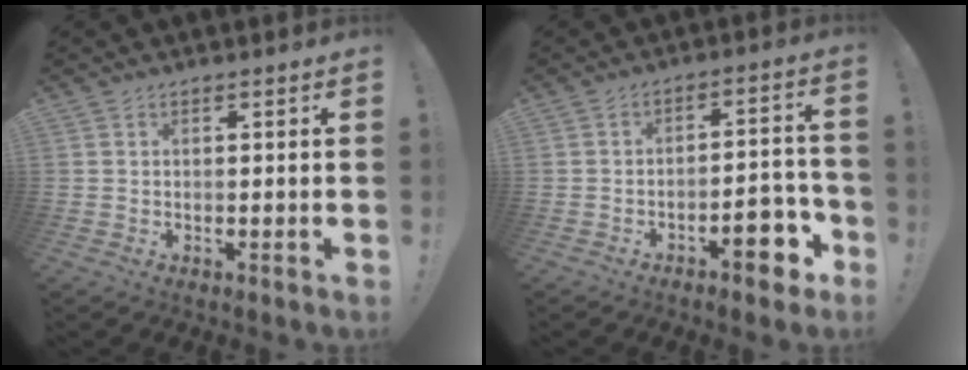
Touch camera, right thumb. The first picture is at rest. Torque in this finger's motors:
{"motor_torque": [0.84, 0.95, 0.53, -0.56, 0.19]}